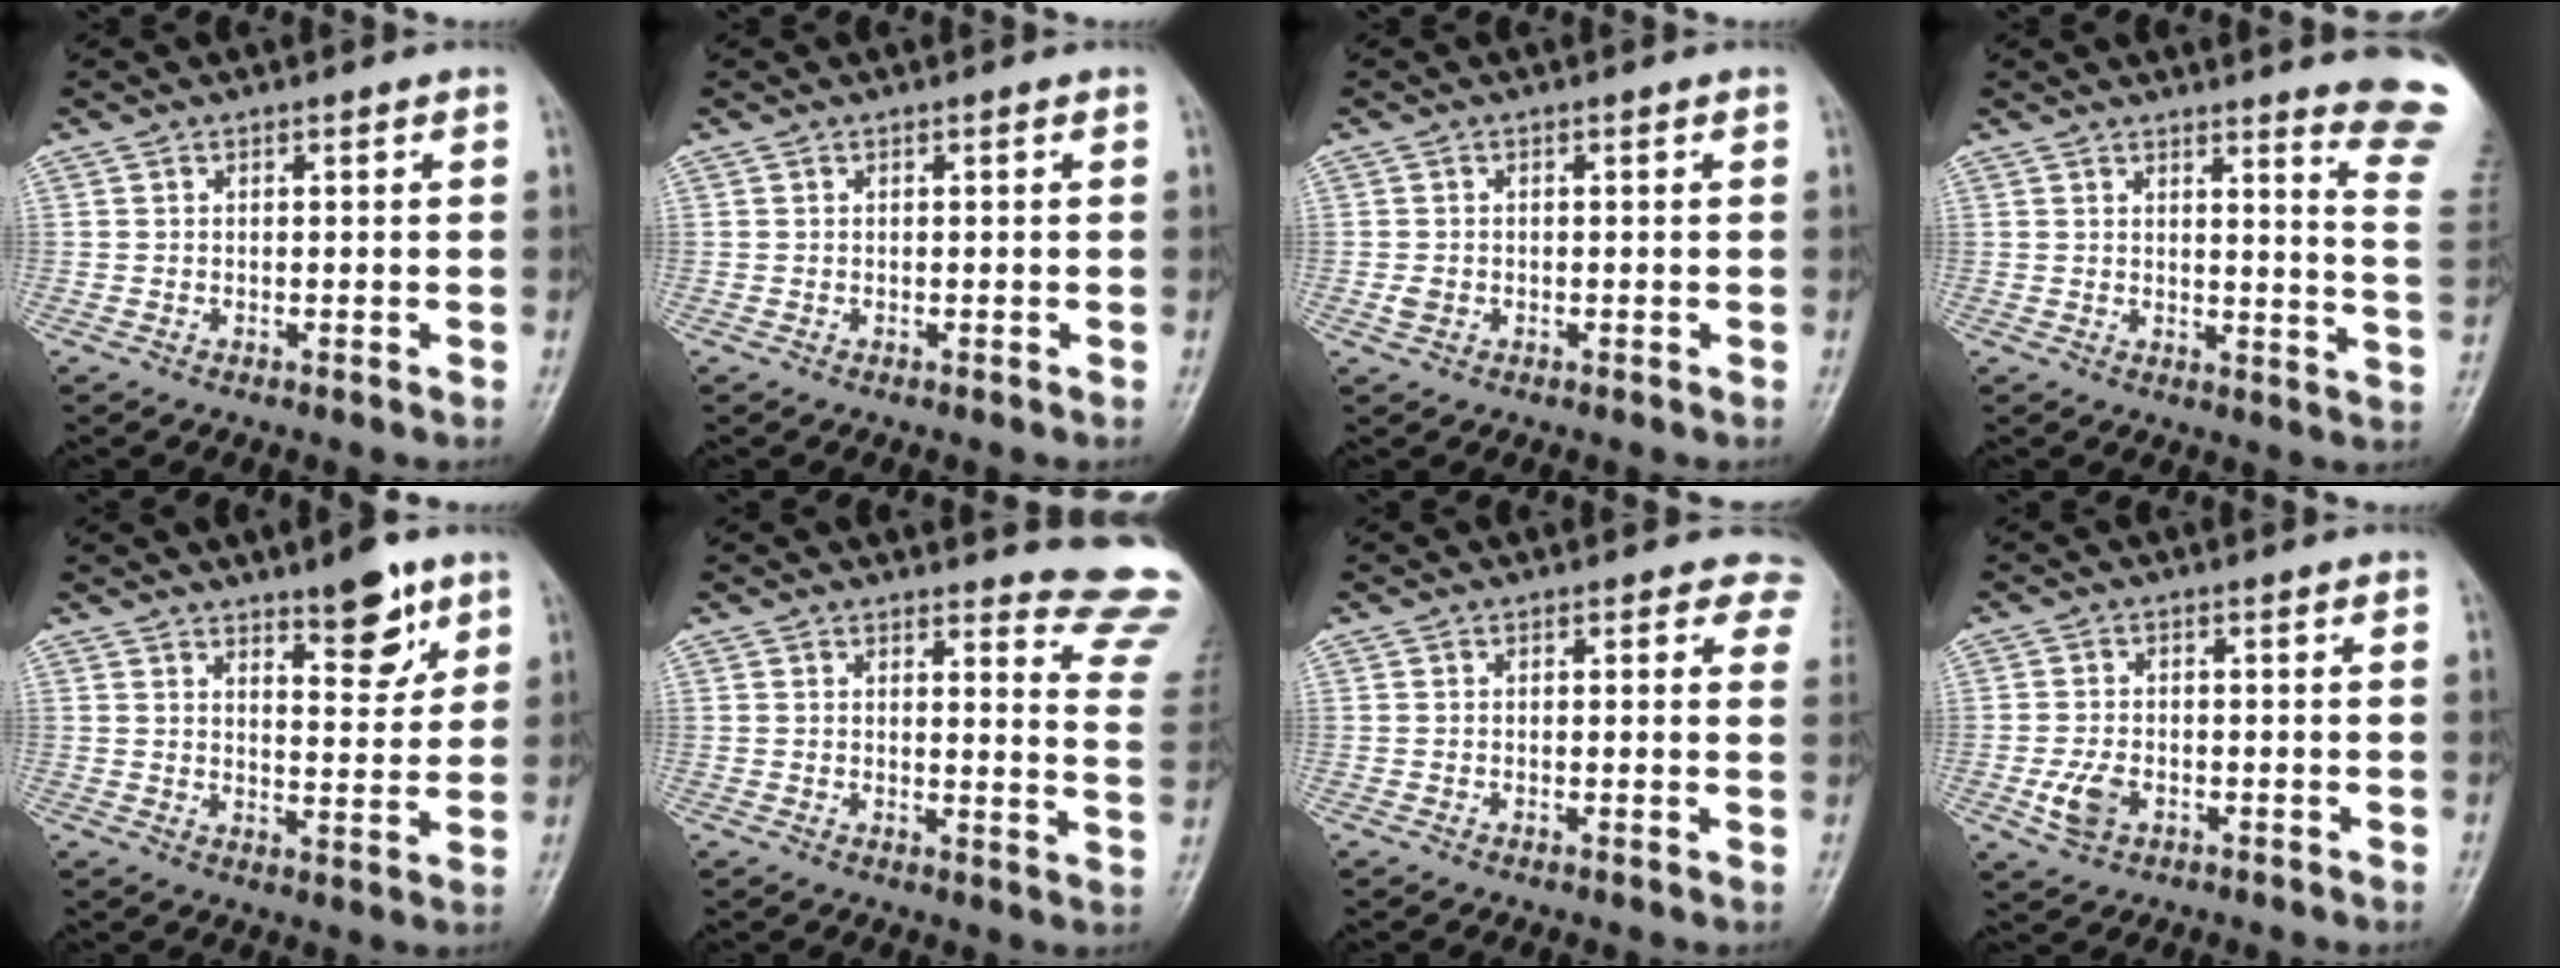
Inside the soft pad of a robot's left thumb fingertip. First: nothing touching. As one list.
[{"total": 0.0}, {"total": 1.6, "force": [-0.4, 1.3, 0.7], "torque": [-0.010, 0.001, -0.004]}, {"total": 13.7, "force": [11.9, -0.1, 6.8], "torque": [-0.063, -0.129, 0.116]}, {"total": 8.5, "force": [5.4, 3.1, 5.8], "torque": [-0.056, -0.037, 0.080]}, {"total": 13.0, "force": [12.6, 2.1, 2.7], "torque": [0.009, -0.138, 0.108]}, {"total": 3.5, "force": [2.3, 2.3, 1.4], "torque": [0.019, -0.006, 0.003]}, {"total": 4.7, "force": [-1.6, 3.2, 3.0], "torque": [-0.059, 0.002, -0.027]}]